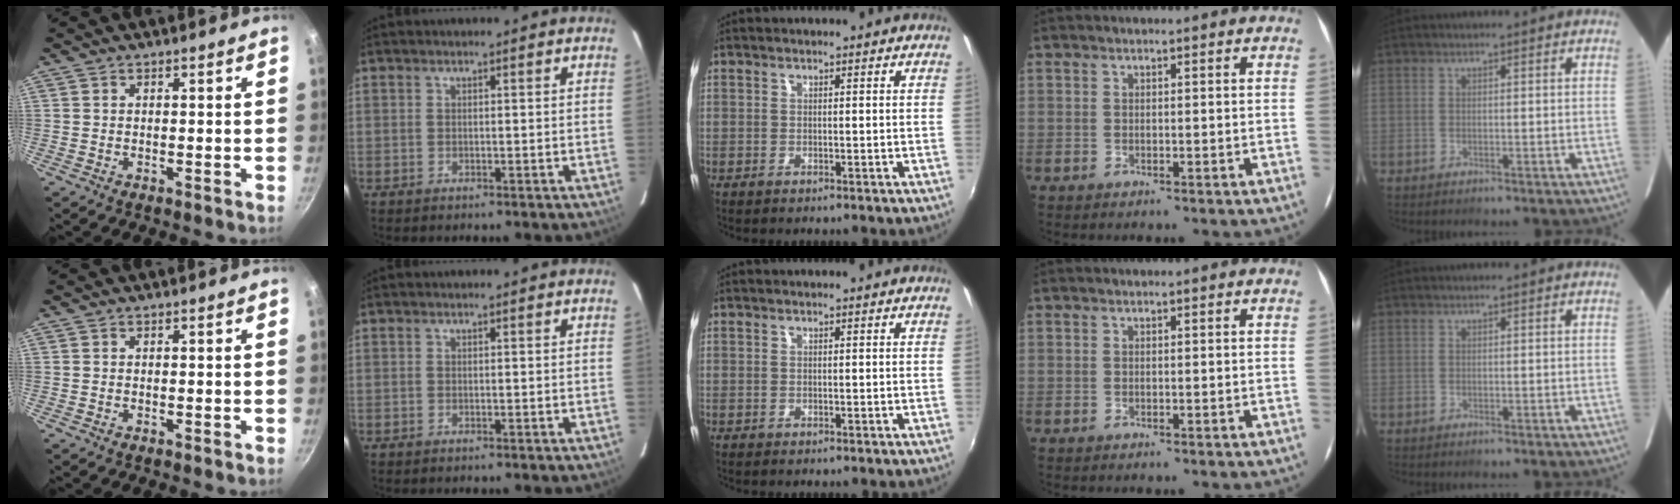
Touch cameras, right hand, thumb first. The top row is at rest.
{}